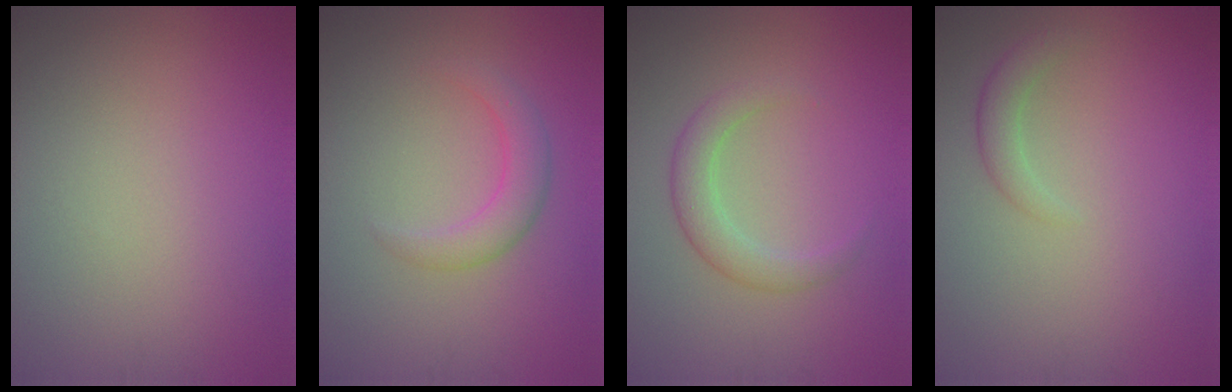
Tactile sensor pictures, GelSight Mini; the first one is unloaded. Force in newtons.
{"total": 2.6, "press": 2.6, "slide": 0.0}
{"total": 2.6, "press": 2.6, "slide": 0.1}
{"total": 1.5, "press": 1.5, "slide": 0.1}